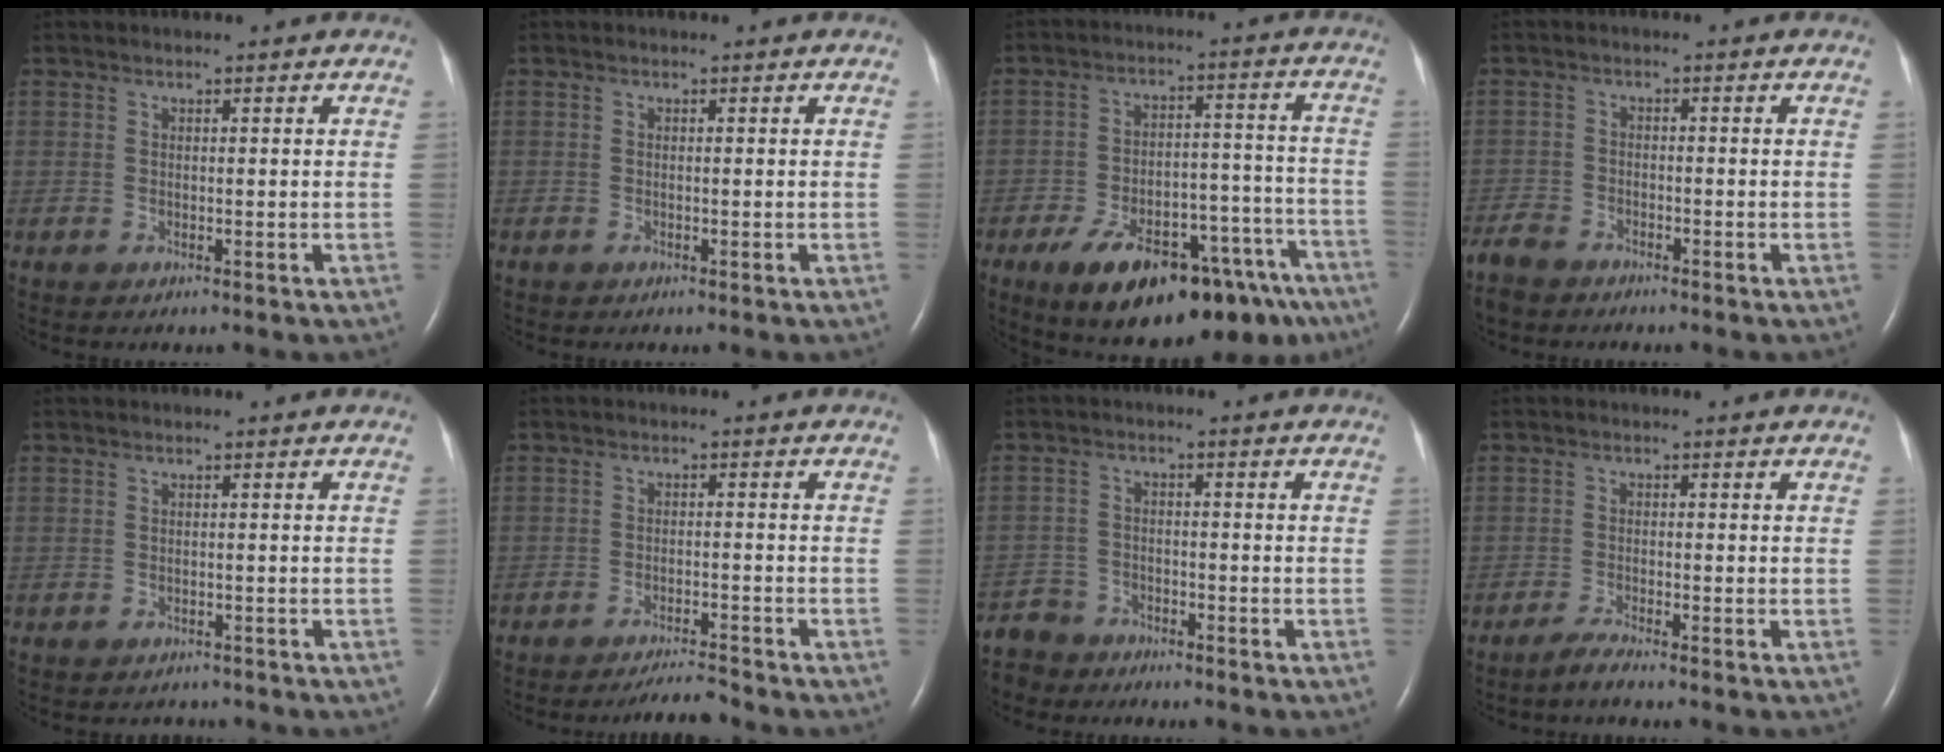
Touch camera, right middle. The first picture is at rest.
{"total": 2.5, "force": [-1.5, 1.3, 1.6], "torque": [-0.046, -0.008, -0.025]}
{"total": 22.5, "force": [-15.5, 8.1, 14.1], "torque": [-0.143, 0.030, -0.218]}
{"total": 4.7, "force": [-4.2, 1.6, 1.2], "torque": [-0.027, -0.011, -0.083]}
{"total": 1.6, "force": [-1.5, 0.7, -0.1], "torque": [-0.003, -0.001, -0.019]}
{"total": 3.6, "force": [-3.5, -0.6, 0.6], "torque": [-0.014, -0.016, -0.057]}
{"total": 6.9, "force": [-6.2, 3.0, 0.0], "torque": [-0.006, -0.006, -0.118]}
{"total": 2.0, "force": [-1.7, -0.4, 0.9], "torque": [-0.028, -0.005, -0.037]}